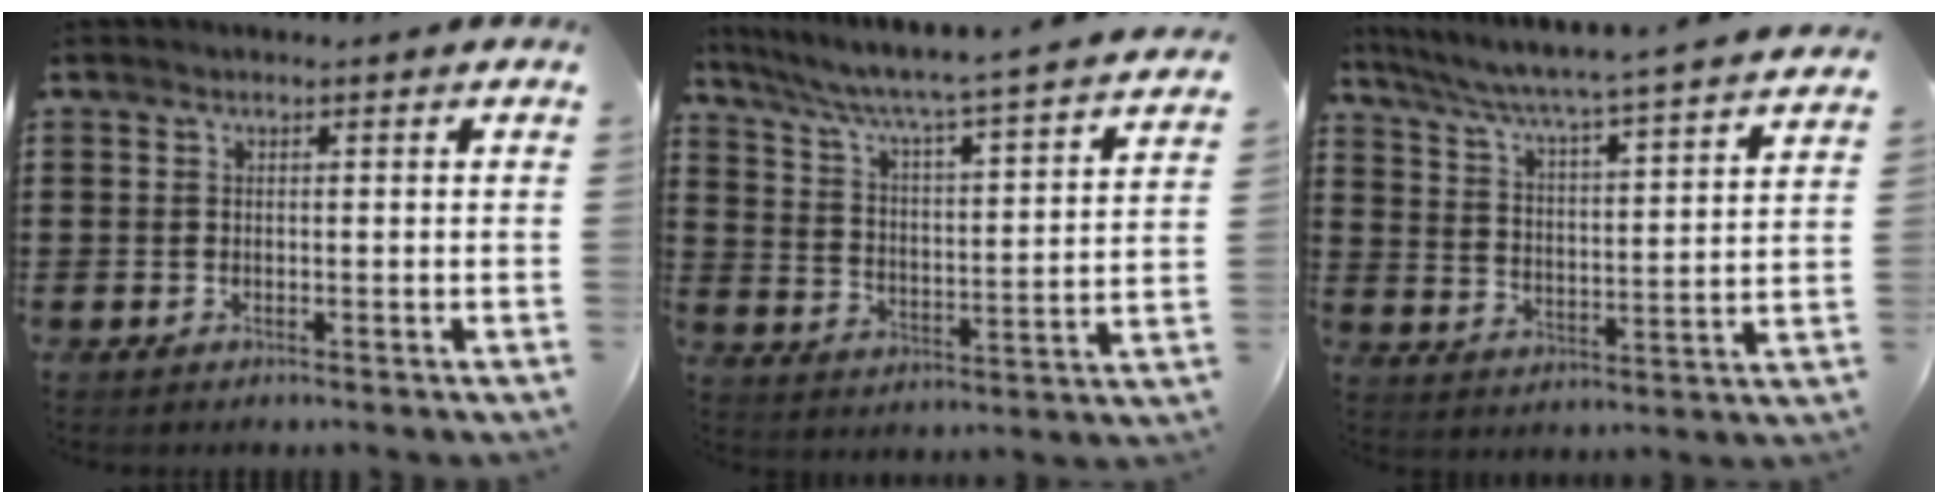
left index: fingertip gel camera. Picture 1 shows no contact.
{"total": 4.6, "force": [4.0, -0.5, 2.3], "torque": [-0.067, -0.046, 0.053]}
{"total": 4.6, "force": [4.1, -0.9, 1.9], "torque": [-0.058, -0.046, 0.056]}